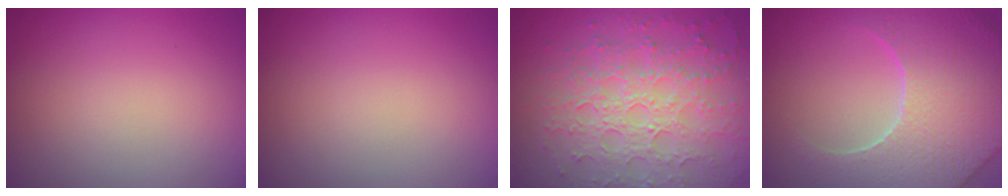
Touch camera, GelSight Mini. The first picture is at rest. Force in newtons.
{"total": 0.0}
{"total": 7.8, "press": 5.7, "slide": 5.4}
{"total": 7.9, "press": 7.6, "slide": 2.2}